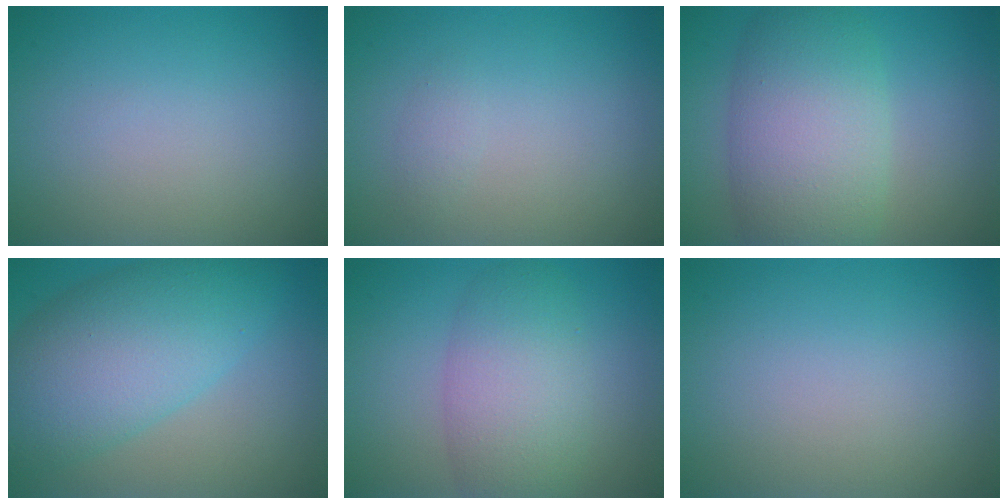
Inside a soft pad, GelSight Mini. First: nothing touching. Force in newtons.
{"total": 0.8, "press": 0.8, "slide": 0.1}
{"total": 8.4, "press": 8.4, "slide": 0.4}
{"total": 9.1, "press": 9.1, "slide": 0.3}
{"total": 5.9, "press": 5.9, "slide": 0.3}
{"total": 0.0}